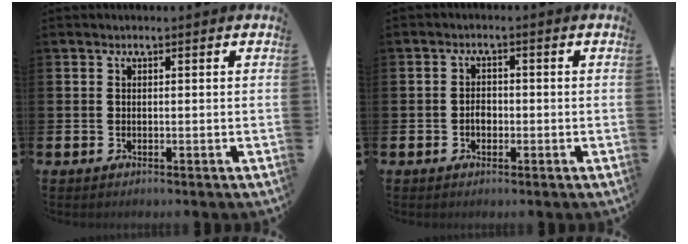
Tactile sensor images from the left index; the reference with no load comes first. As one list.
[{"total": 2.0, "force": [-0.5, 1.4, 1.3], "torque": [-0.015, 0.002, -0.014]}]